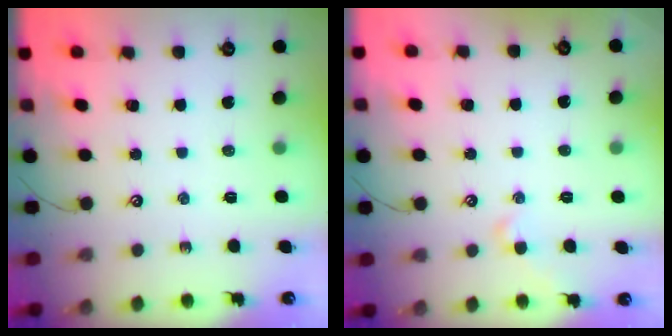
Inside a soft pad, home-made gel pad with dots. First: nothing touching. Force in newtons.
{"total": 1.0, "press": 1.0, "slide": 0.4}